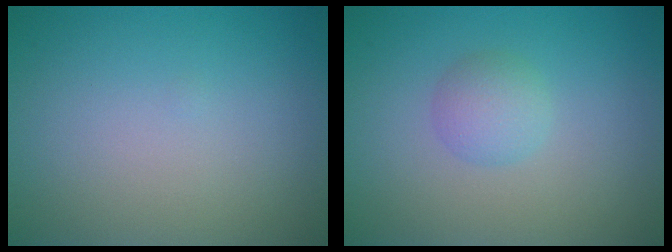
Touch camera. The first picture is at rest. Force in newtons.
{"total": 2.0, "press": 2.0, "slide": 0.0}